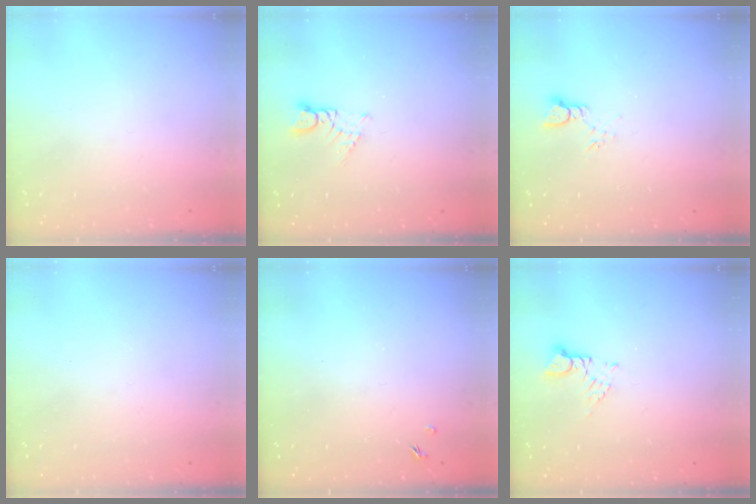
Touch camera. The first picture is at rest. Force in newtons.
{"total": 2.8, "press": 2.8, "slide": 0.3}
{"total": 2.3, "press": 2.3, "slide": 0.1}
{"total": 0.0}
{"total": 1.3, "press": 1.3, "slide": 0.3}
{"total": 2.8, "press": 2.8, "slide": 0.5}